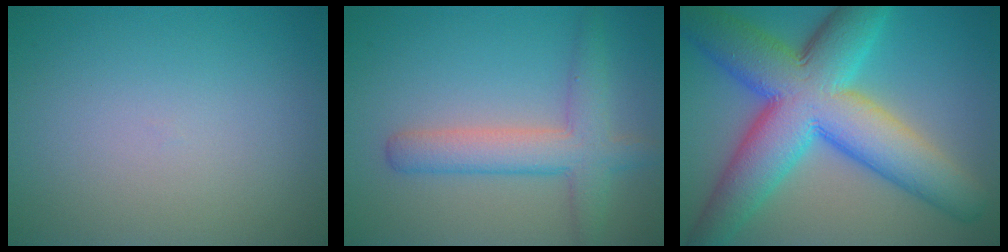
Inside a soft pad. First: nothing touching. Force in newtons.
{"total": 4.5, "press": 4.5, "slide": 0.2}
{"total": 13.4, "press": 13.4, "slide": 0.3}